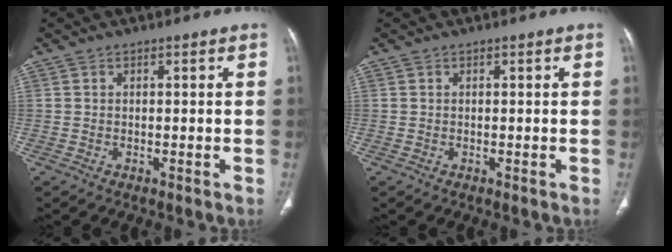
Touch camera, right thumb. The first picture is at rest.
{"total": 0.0}